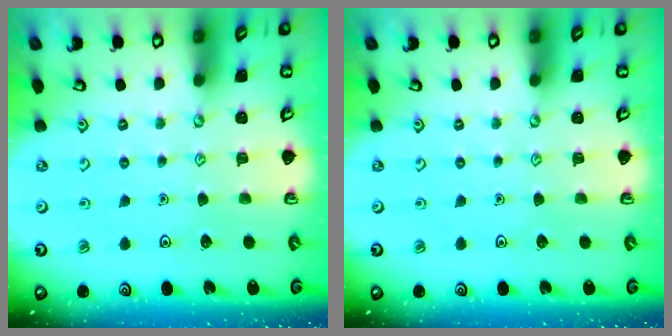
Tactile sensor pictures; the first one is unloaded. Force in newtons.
{"total": 0.0}